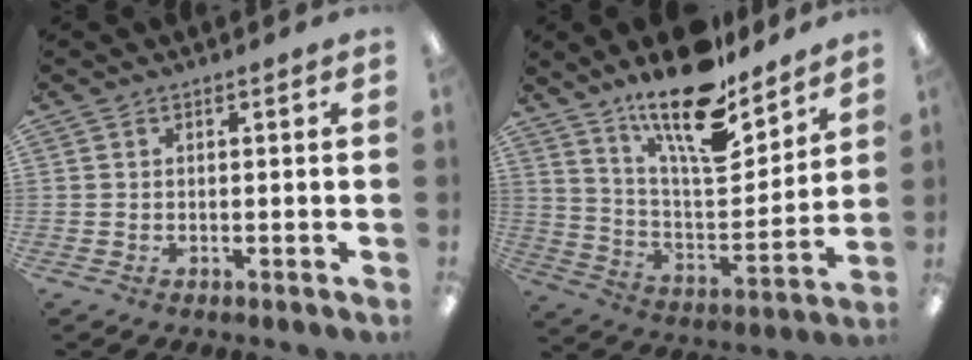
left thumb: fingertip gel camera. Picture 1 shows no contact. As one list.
[{"total": 20.2, "force": [15.5, 6.3, 11.3], "torque": [-0.193, -0.107, 0.265]}]